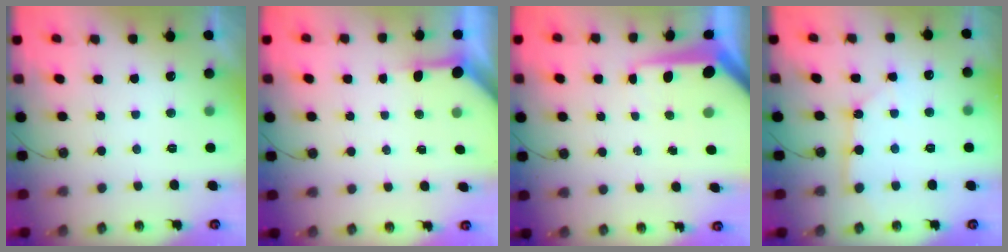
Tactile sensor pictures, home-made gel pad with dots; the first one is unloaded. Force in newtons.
{"total": 3.3, "press": 3.3, "slide": 0.3}
{"total": 10.1, "press": 10.0, "slide": 1.0}
{"total": 3.0, "press": 3.0, "slide": 0.3}